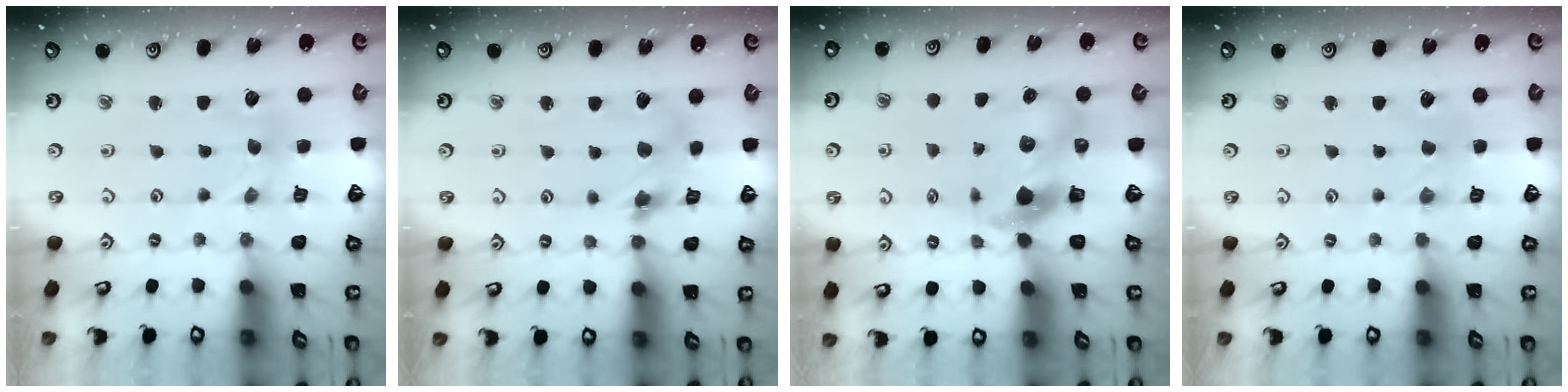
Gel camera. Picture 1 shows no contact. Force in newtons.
{"total": 7.1, "press": 7.1, "slide": 0.7}
{"total": 7.6, "press": 7.5, "slide": 1.2}
{"total": 0.0}